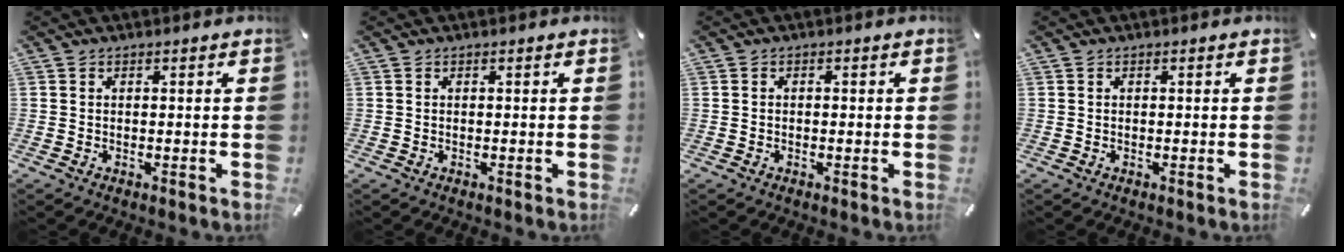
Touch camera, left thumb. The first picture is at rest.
{"total": 0.0}
{"total": 0.7, "force": [-0.4, 0.5, 0.4], "torque": [-0.007, 0.001, -0.008]}
{"total": 0.0}